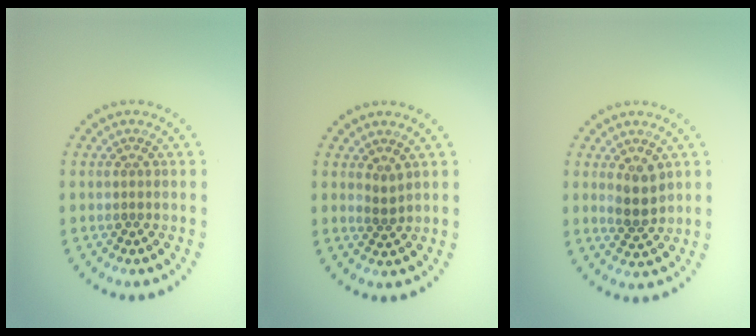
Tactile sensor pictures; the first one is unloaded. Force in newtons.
{"total": 1.1, "press": 0.8, "slide": 0.7}
{"total": 2.7, "press": 2.6, "slide": 1.0}